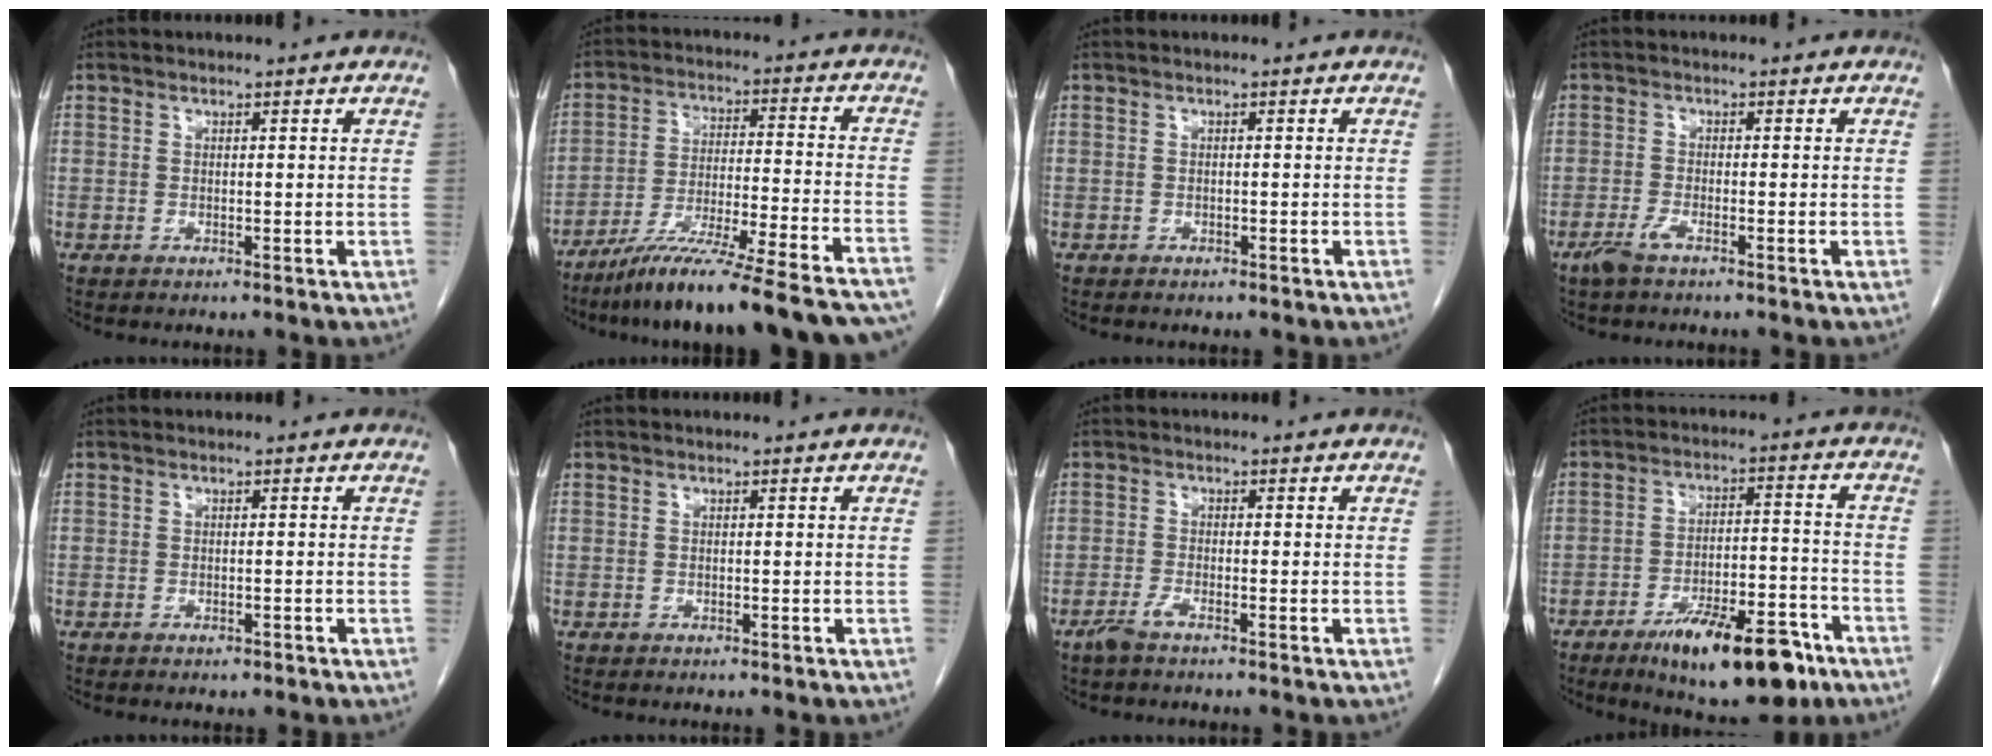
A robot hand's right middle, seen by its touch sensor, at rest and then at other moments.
{"total": 23.2, "force": [-19.7, 0.4, 12.2], "torque": [-0.142, -0.026, -0.299]}
{"total": 0.6, "force": [-0.5, 0.3, 0.2], "torque": [-0.011, 0.000, -0.006]}
{"total": 2.5, "force": [-1.8, 0.4, 1.7], "torque": [-0.043, -0.003, -0.038]}
{"total": 1.1, "force": [-0.8, 0.6, 0.5], "torque": [-0.009, 0.000, -0.007]}
{"total": 0.0}
{"total": 2.1, "force": [-1.7, 0.2, 1.3], "torque": [-0.035, -0.003, -0.035]}
{"total": 14.6, "force": [-9.2, 4.3, 10.5], "torque": [-0.148, 0.006, -0.139]}